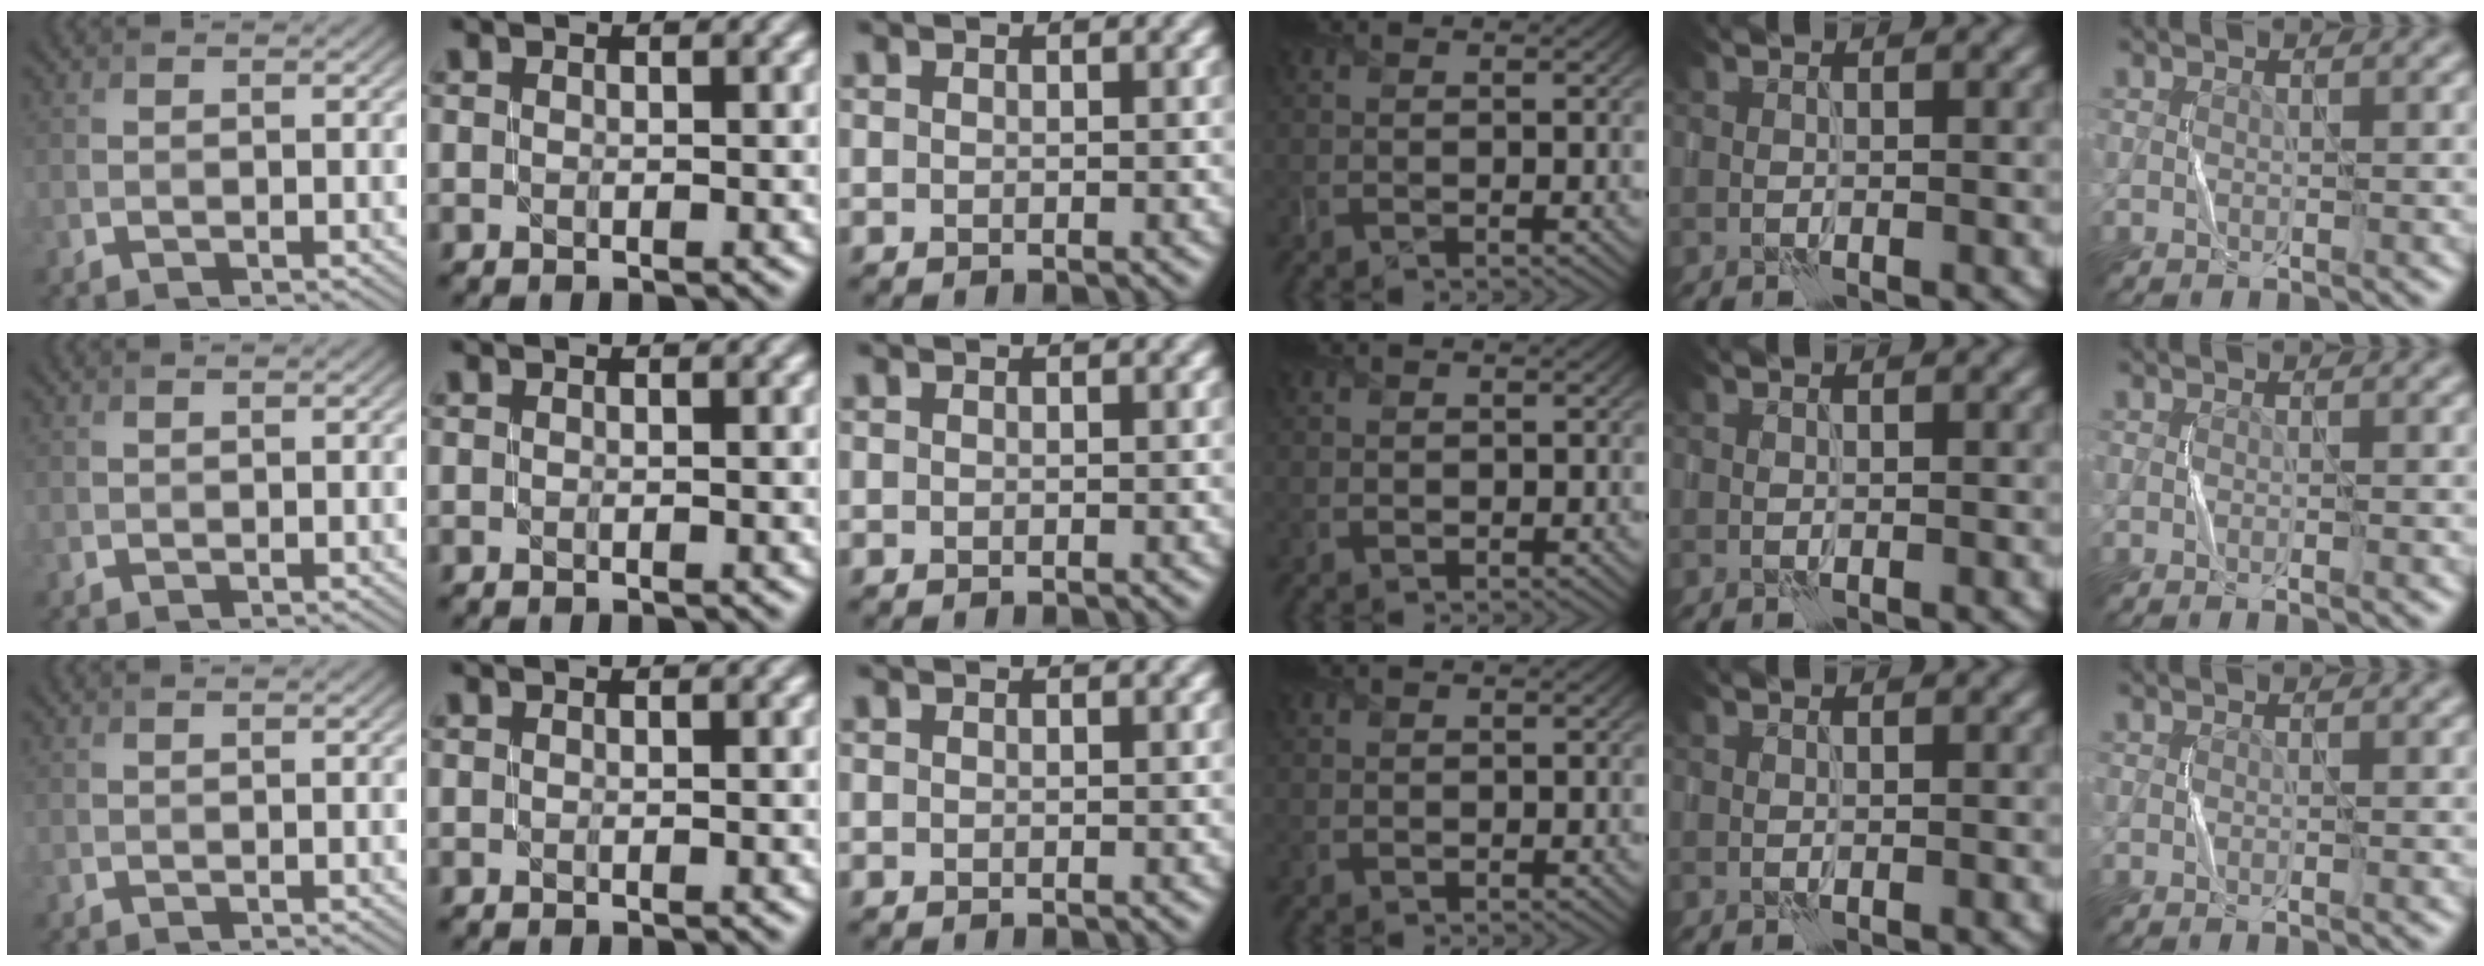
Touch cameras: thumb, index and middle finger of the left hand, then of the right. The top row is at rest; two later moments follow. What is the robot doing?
{"motion": "fold", "object": "shorts"}